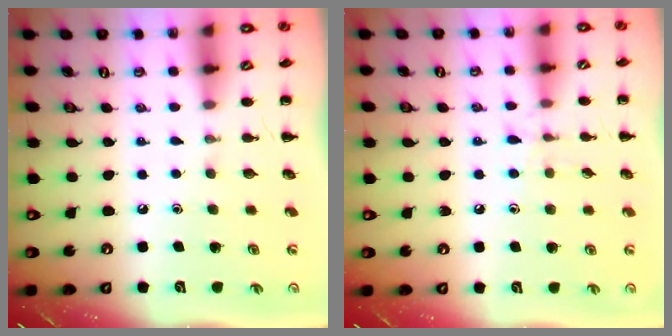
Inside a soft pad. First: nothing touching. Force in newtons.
{"total": 6.7, "press": 6.4, "slide": 2.0}